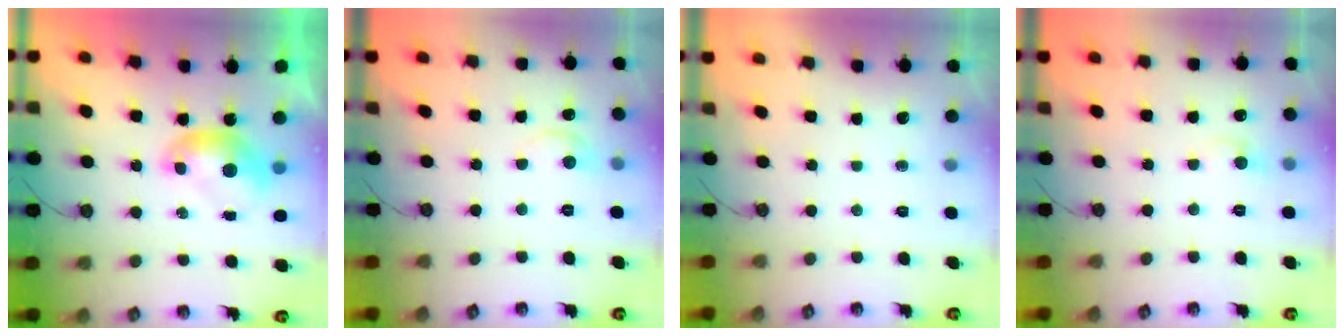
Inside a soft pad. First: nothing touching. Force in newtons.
{"total": 0.0}
{"total": 0.0}
{"total": 1.9, "press": 1.7, "slide": 0.8}